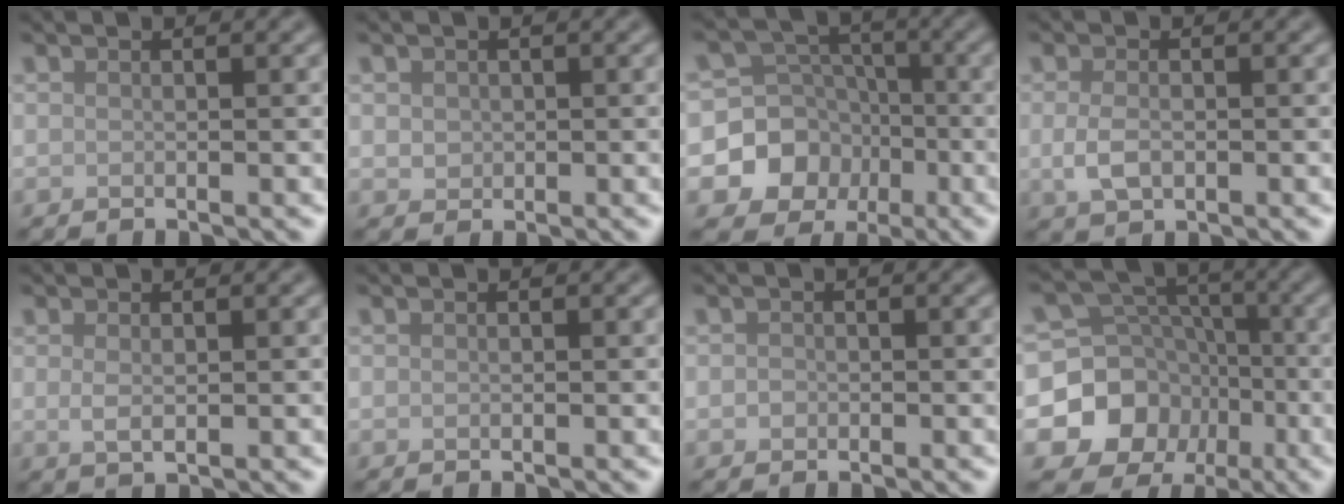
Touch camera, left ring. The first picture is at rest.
{"total": 1.1, "force": [0.2, 1.0, 0.4], "torque": [-0.006, -0.003, 0.006]}
{"total": 7.5, "force": [-2.7, 6.8, 1.7], "torque": [-0.006, 0.004, -0.078]}
{"total": 2.5, "force": [-0.4, 1.6, 1.9], "torque": [-0.041, -0.004, -0.007]}
{"total": 1.3, "force": [0.3, 0.5, 1.2], "torque": [-0.025, -0.004, 0.008]}
{"total": 0.0}
{"total": 0.6, "force": [-0.2, 0.6, 0.1], "torque": [0.000, -0.004, -0.006]}
{"total": 8.5, "force": [-3.0, 7.5, 2.7], "torque": [-0.053, -0.001, -0.066]}